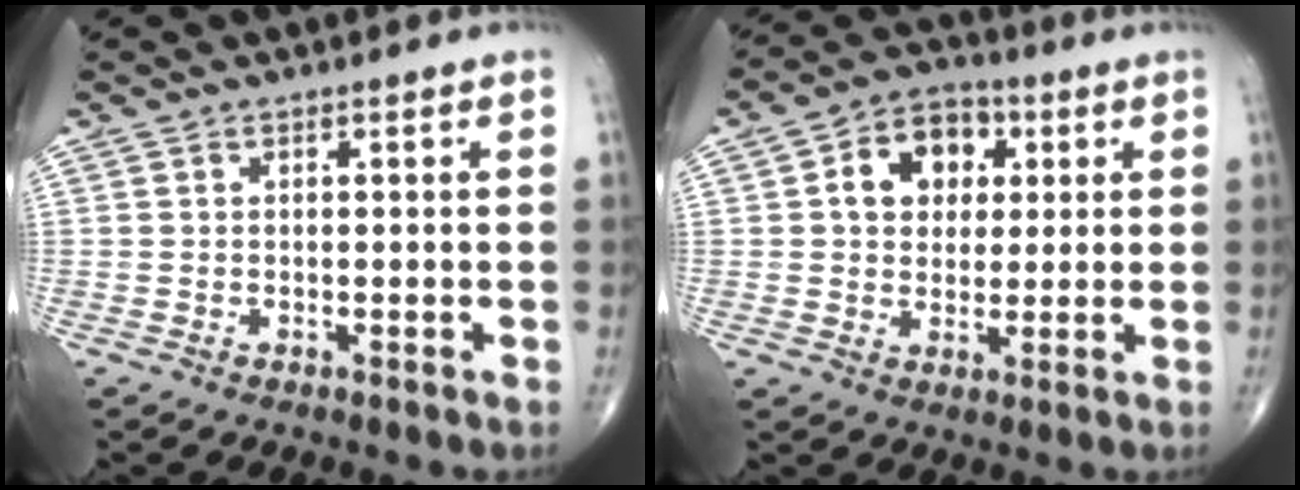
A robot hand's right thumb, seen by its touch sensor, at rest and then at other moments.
{"total": 10.3, "force": [2.5, 7.7, 6.3], "torque": [-0.059, 0.005, 0.034]}